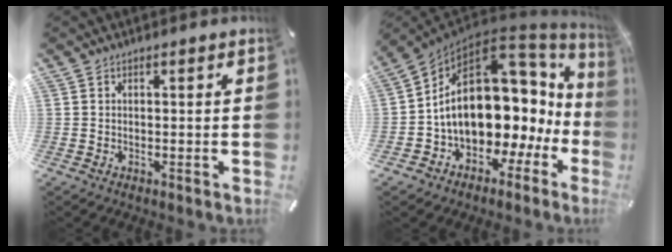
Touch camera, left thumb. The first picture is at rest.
{"total": 18.4, "force": [0.7, 12.3, 13.7], "torque": [-0.245, -0.039, 0.025]}